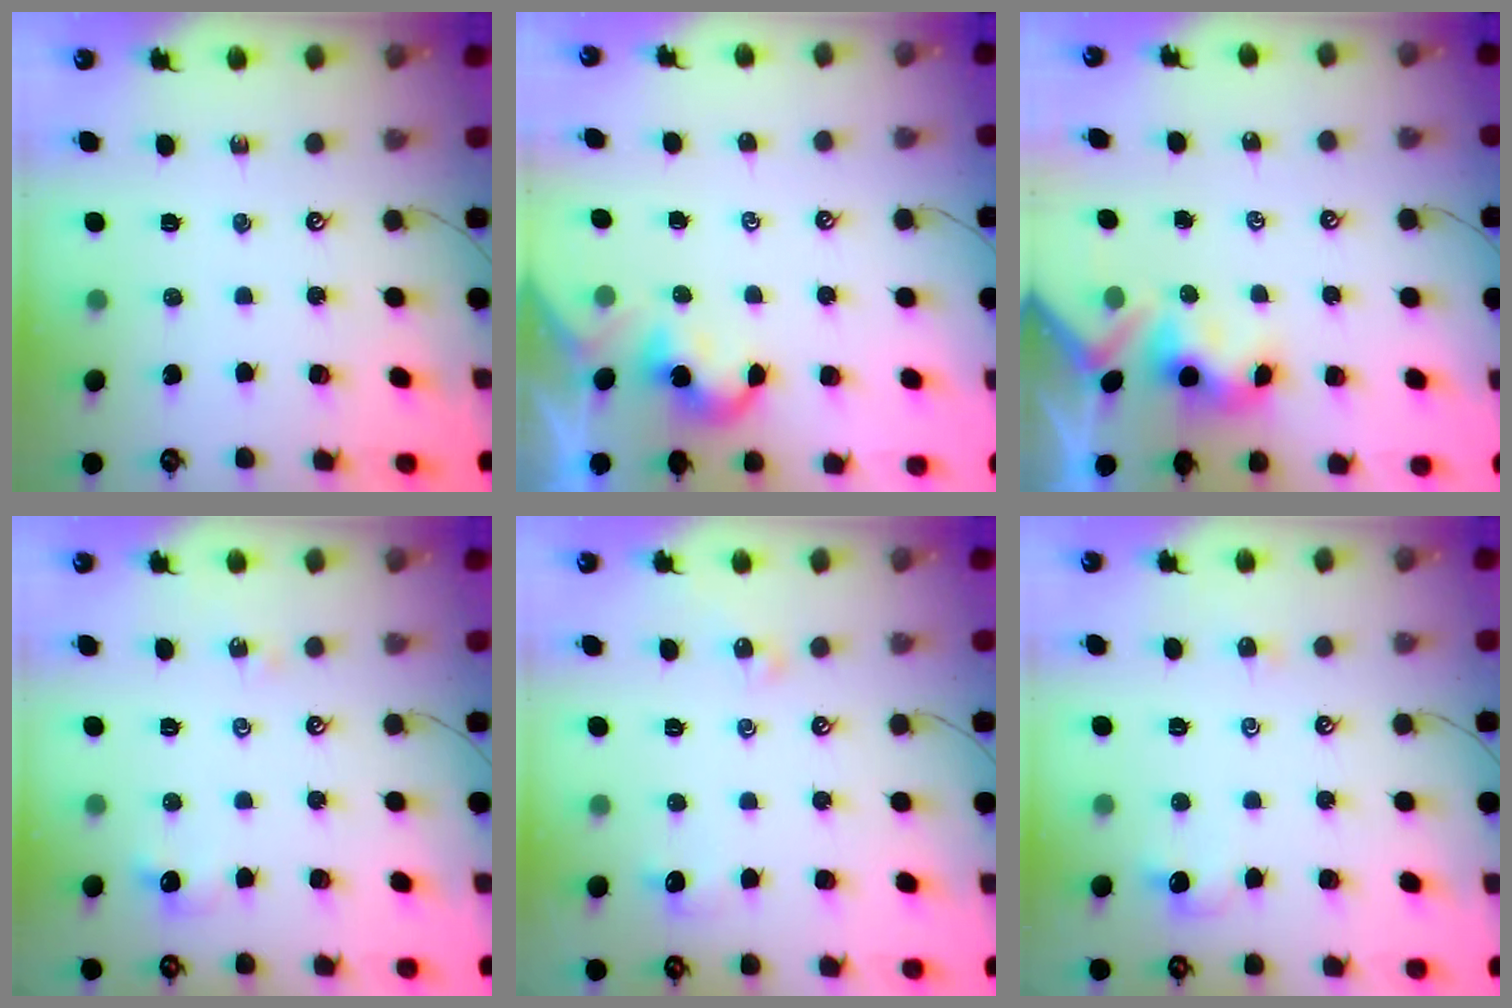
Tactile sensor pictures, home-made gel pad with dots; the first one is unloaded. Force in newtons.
{"total": 0.7, "press": 0.7, "slide": 0.2}
{"total": 3.4, "press": 3.4, "slide": 0.3}
{"total": 3.7, "press": 3.7, "slide": 0.7}
{"total": 2.5, "press": 2.4, "slide": 0.6}
{"total": 1.6, "press": 1.5, "slide": 0.4}